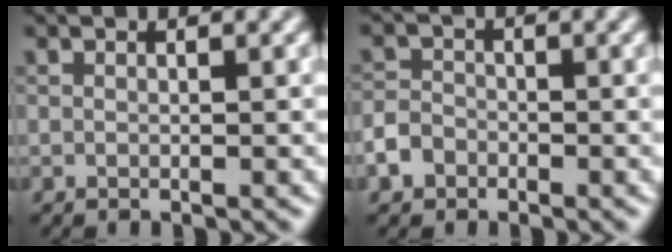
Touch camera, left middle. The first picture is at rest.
{"total": 2.4, "force": [-1.3, 1.8, 0.9], "torque": [-0.012, 0.001, -0.030]}